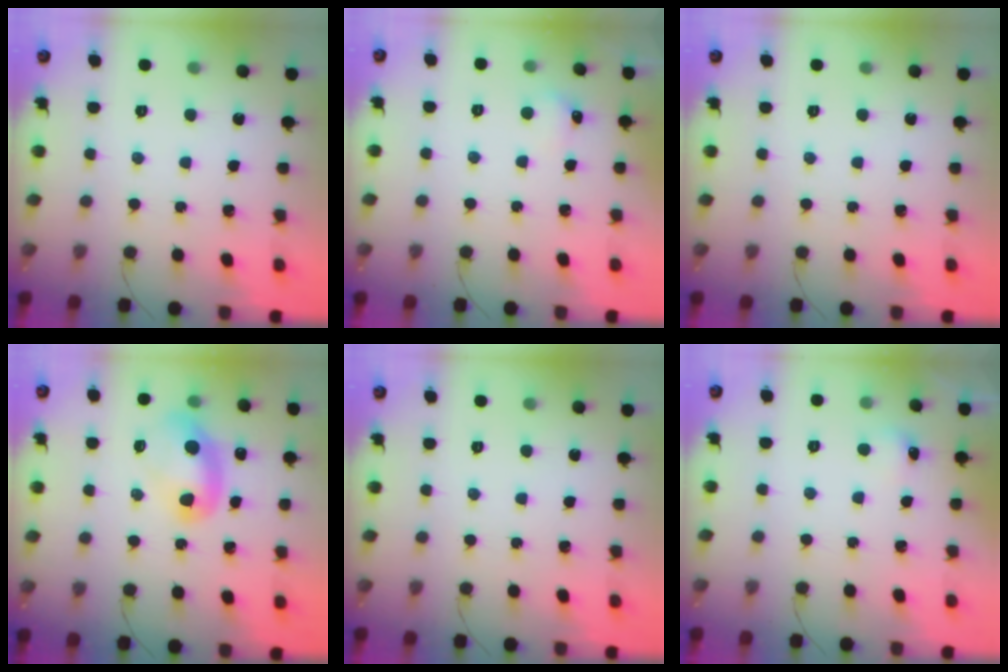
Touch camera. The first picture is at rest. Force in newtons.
{"total": 4.2, "press": 4.1, "slide": 1.2}
{"total": 0.0}
{"total": 10.2, "press": 10.2, "slide": 0.7}
{"total": 0.0}
{"total": 4.8, "press": 4.7, "slide": 1.1}